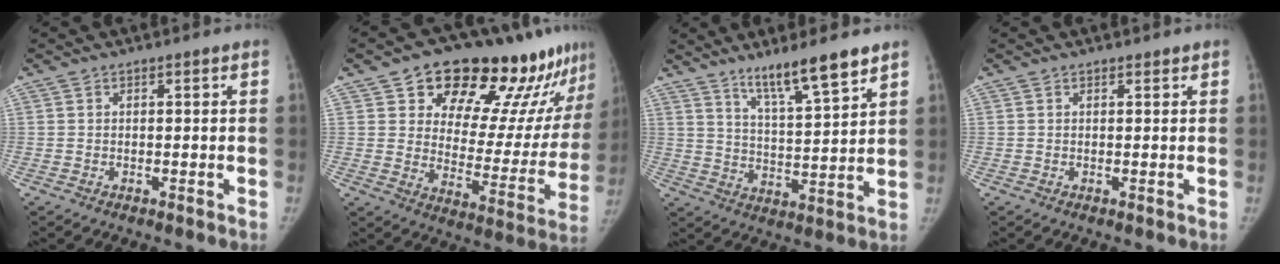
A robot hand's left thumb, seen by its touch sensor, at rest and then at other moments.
{"total": 23.6, "force": [16.8, 10.1, 13.1], "torque": [-0.131, -0.077, 0.240]}
{"total": 11.2, "force": [8.2, 1.2, 7.5], "torque": [-0.120, -0.055, 0.146]}
{"total": 0.7, "force": [0.6, 0.3, 0.1], "torque": [-0.003, -0.005, 0.008]}